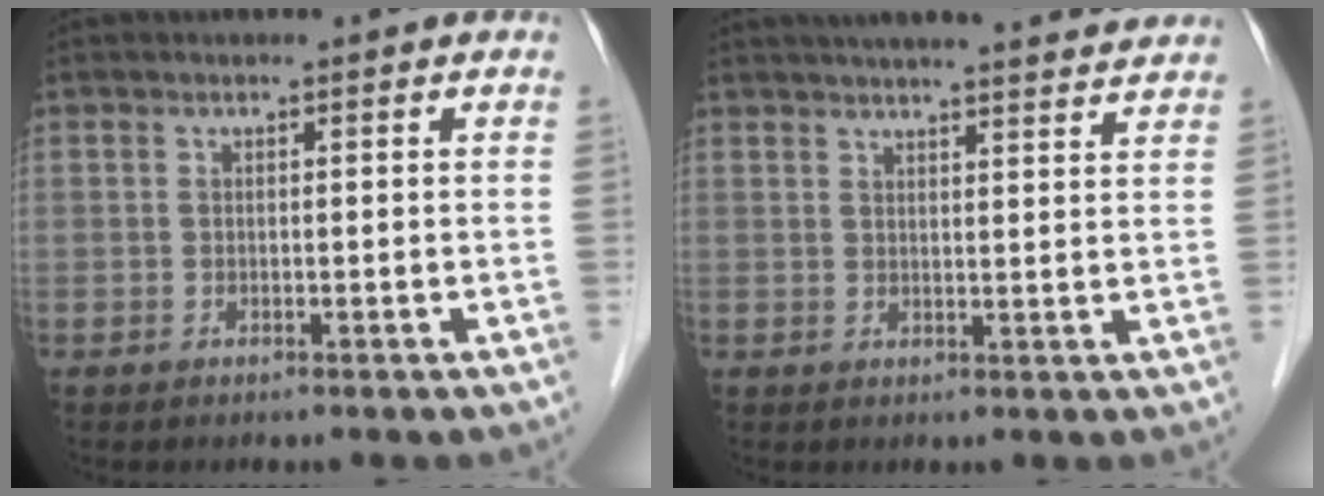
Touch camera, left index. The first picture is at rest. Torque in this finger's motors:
{"motor_torque": [-0.25, -0.63, 0.40, 0.10]}